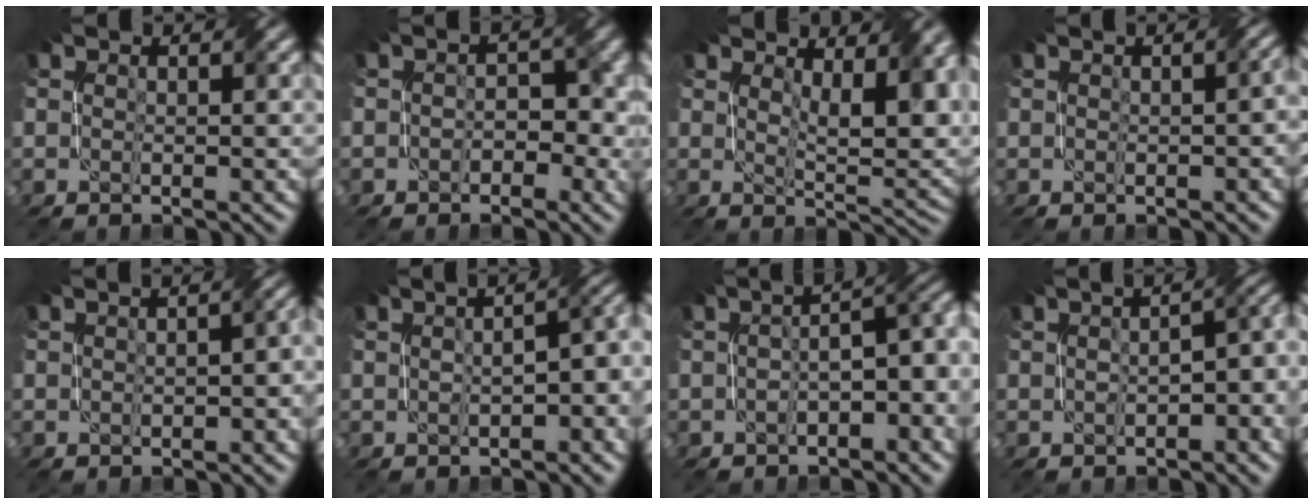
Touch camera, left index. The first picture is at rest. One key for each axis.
{"total": 2.7, "fx": -0.8, "fy": 2.0, "fz": 1.6, "tx": -0.009, "ty": 0.003, "tz": -0.007}
{"total": 7.0, "fx": 3.4, "fy": 2.5, "fz": 5.6, "tx": -0.081, "ty": 0.000, "tz": 0.068}
{"total": 3.0, "fx": 0.0, "fy": 1.7, "fz": 2.5, "tx": -0.013, "ty": 0.000, "tz": 0.013}
{"total": 4.2, "fx": -0.5, "fy": 2.4, "fz": 3.4, "tx": -0.017, "ty": 0.002, "tz": 0.004}
{"total": 5.6, "fx": -0.4, "fy": 2.6, "fz": 4.9, "tx": -0.053, "ty": 0.008, "tz": 0.006}
{"total": 5.6, "fx": -0.9, "fy": 2.6, "fz": 4.9, "tx": -0.059, "ty": 0.012, "tz": -0.010}
{"total": 5.2, "fx": -0.8, "fy": 2.6, "fz": 4.4, "tx": -0.043, "ty": 0.006, "tz": -0.003}